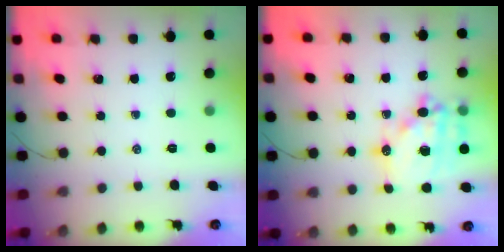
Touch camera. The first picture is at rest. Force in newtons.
{"total": 19.5, "press": 19.1, "slide": 3.9}